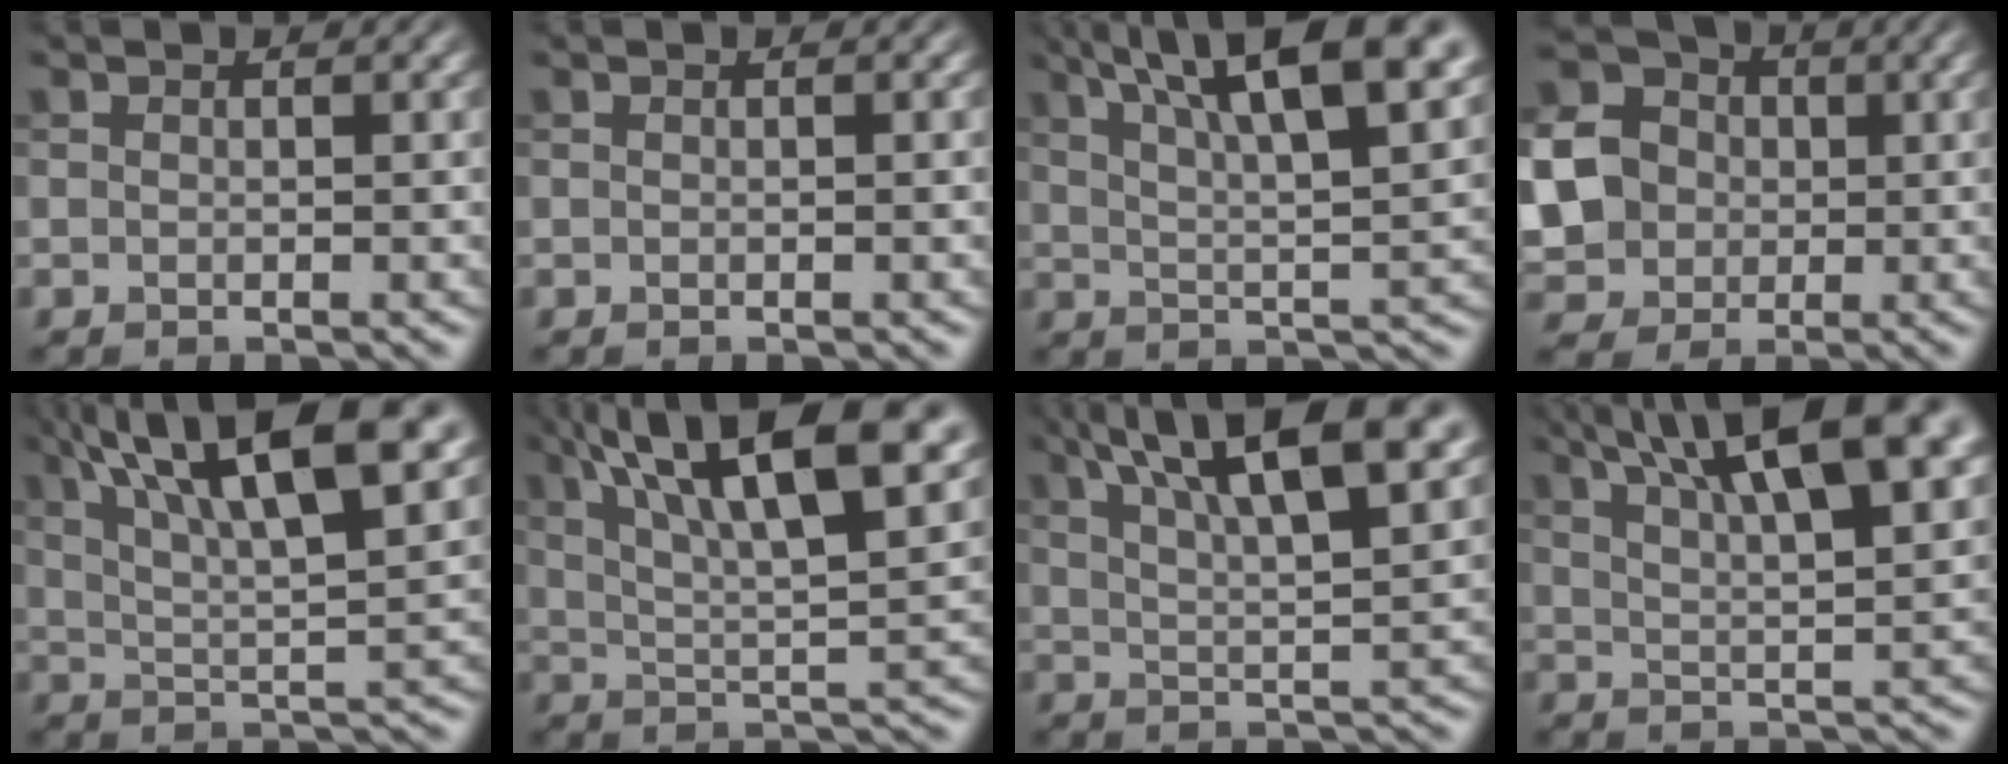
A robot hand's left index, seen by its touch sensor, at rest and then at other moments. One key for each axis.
{"total": 0.0}
{"total": 12.4, "fx": 7.2, "fy": 3.5, "fz": 9.5, "tx": -0.124, "ty": 0.023, "tz": 0.096}
{"total": 9.2, "fx": -0.7, "fy": 8.3, "fz": 3.9, "tx": -0.113, "ty": -0.007, "tz": -0.034}
{"total": 14.3, "fx": 7.9, "fy": 4.1, "fz": 11.2, "tx": -0.162, "ty": 0.024, "tz": 0.113}
{"total": 16.0, "fx": 8.4, "fy": 5.2, "fz": 12.6, "tx": -0.185, "ty": 0.031, "tz": 0.117}
{"total": 12.3, "fx": 7.1, "fy": 3.5, "fz": 9.4, "tx": -0.128, "ty": 0.025, "tz": 0.097}
{"total": 13.3, "fx": 7.6, "fy": 4.0, "fz": 10.1, "tx": -0.130, "ty": 0.030, "tz": 0.096}